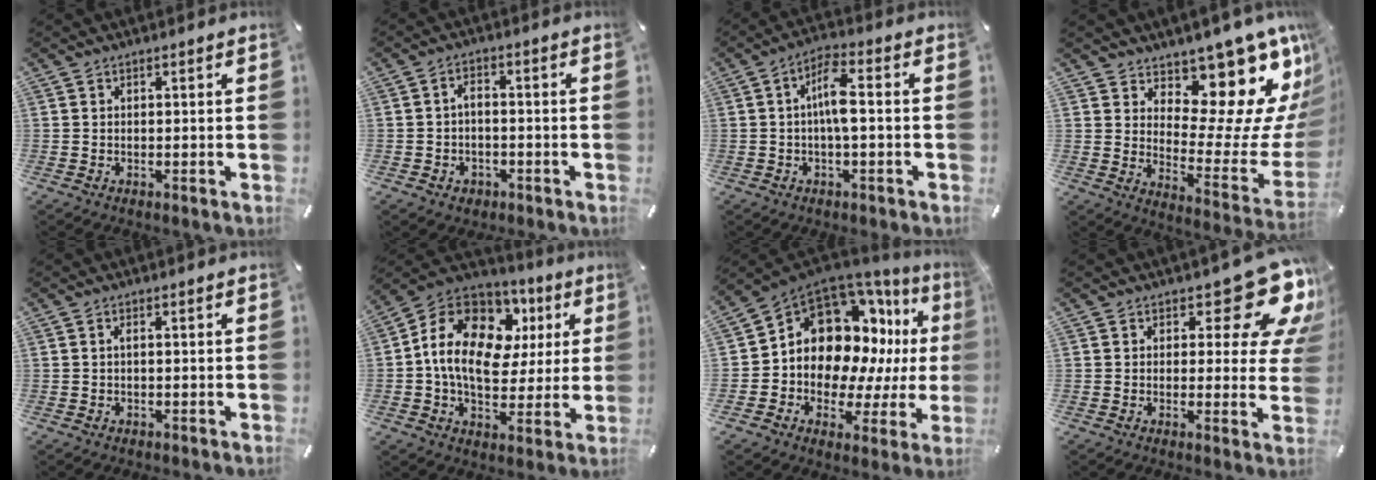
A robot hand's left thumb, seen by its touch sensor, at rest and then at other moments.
{"total": 3.5, "force": [-1.3, 2.7, 1.9], "torque": [-0.035, 0.010, -0.026]}
{"total": 7.4, "force": [-0.5, 2.3, 7.0], "torque": [-0.134, 0.012, -0.010]}
{"total": 14.9, "force": [11.3, 6.4, 7.4], "torque": [-0.081, -0.113, 0.183]}
{"total": 1.0, "force": [-0.1, 0.5, 0.9], "torque": [-0.017, 0.003, -0.003]}
{"total": 16.3, "force": [3.1, 11.9, 10.6], "torque": [-0.202, -0.009, 0.056]}
{"total": 15.7, "force": [4.7, 11.8, 9.3], "torque": [-0.155, -0.060, 0.090]}
{"total": 14.3, "force": [7.8, 6.6, 10.0], "torque": [-0.116, -0.057, 0.131]}